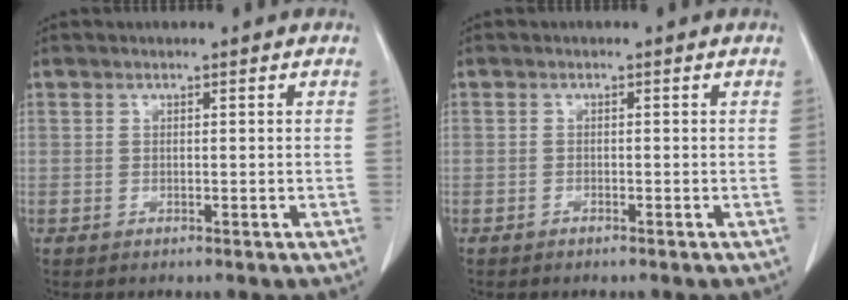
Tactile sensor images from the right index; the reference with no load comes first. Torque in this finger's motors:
{"motor_torque": [0.19, -0.27, 0.00, -0.01]}